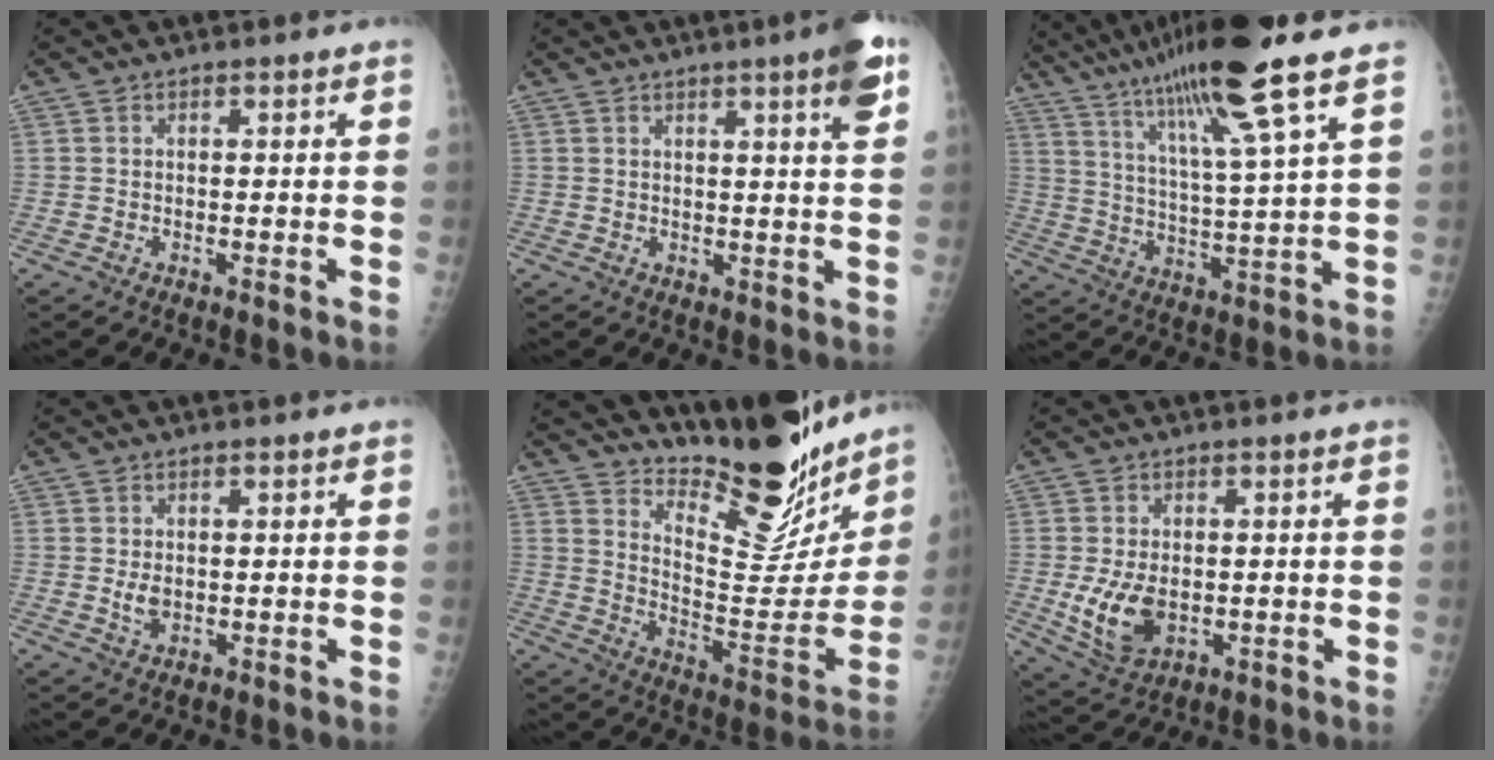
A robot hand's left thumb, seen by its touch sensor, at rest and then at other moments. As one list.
[{"total": 6.7, "force": [3.5, 0.2, 5.7], "torque": [-0.074, -0.015, 0.045]}, {"total": 18.9, "force": [12.5, 0.0, 14.1], "torque": [-0.239, -0.033, 0.213]}, {"total": 2.6, "force": [0.4, 1.7, 1.9], "torque": [-0.029, -0.007, 0.013]}, {"total": 21.8, "force": [18.5, 6.2, 9.6], "torque": [-0.094, -0.143, 0.272]}, {"total": 8.4, "force": [-1.0, 5.4, 6.3], "torque": [-0.112, -0.011, -0.004]}]